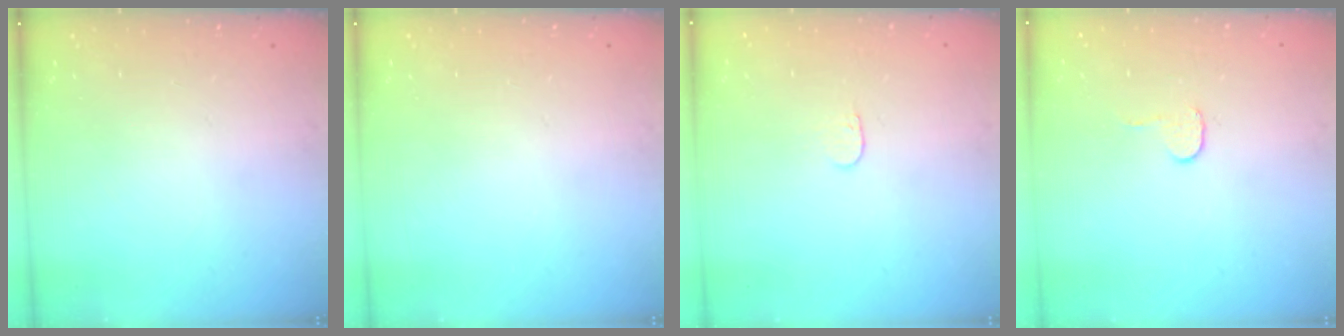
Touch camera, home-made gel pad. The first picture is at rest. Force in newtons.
{"total": 0.0}
{"total": 3.4, "press": 3.3, "slide": 0.3}
{"total": 3.7, "press": 3.6, "slide": 0.3}